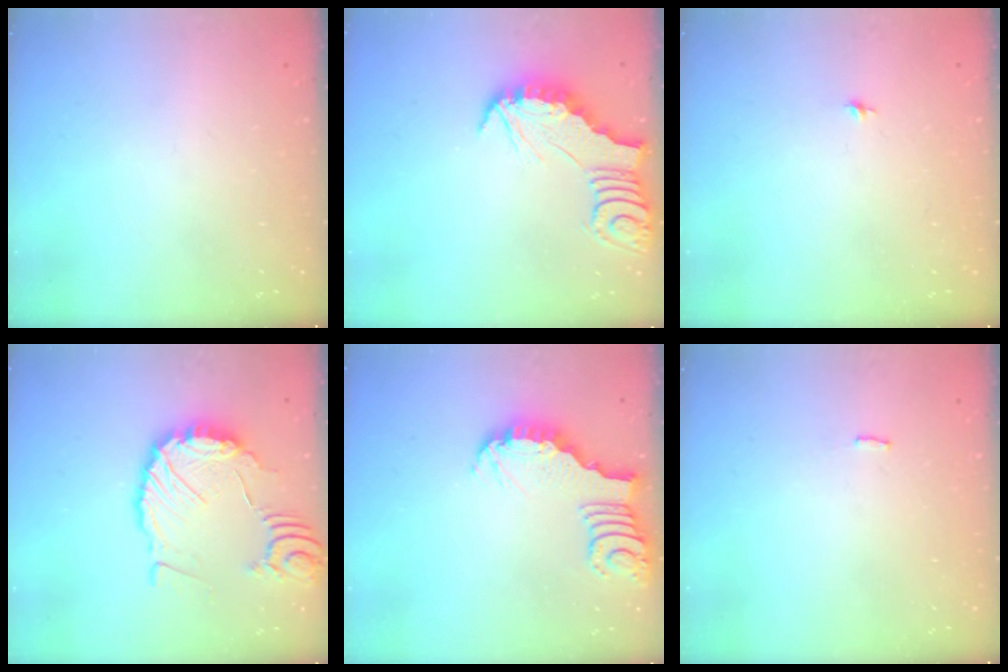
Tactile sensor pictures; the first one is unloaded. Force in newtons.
{"total": 2.7, "press": 2.7, "slide": 0.3}
{"total": 4.2, "press": 4.2, "slide": 0.4}
{"total": 11.9, "press": 11.8, "slide": 1.3}
{"total": 4.0, "press": 4.0, "slide": 0.4}
{"total": 2.5, "press": 2.5, "slide": 0.1}